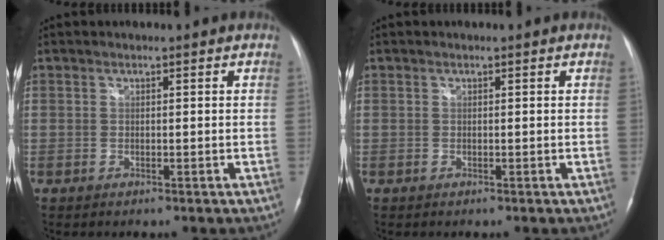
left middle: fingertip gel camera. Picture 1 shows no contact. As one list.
[{"total": 0.0}]